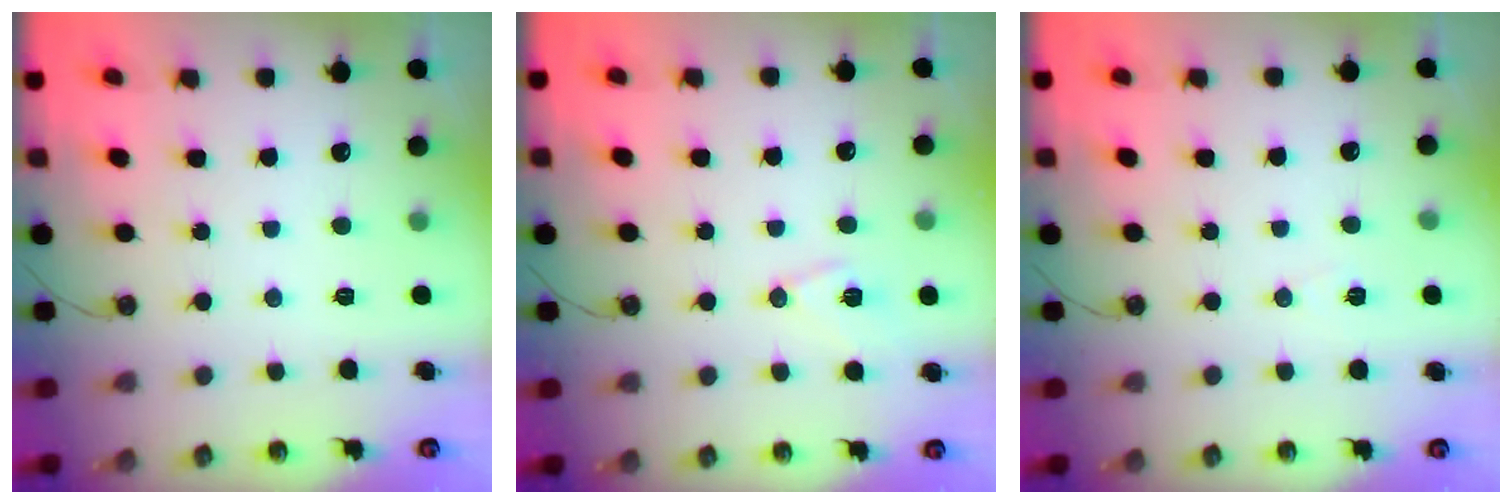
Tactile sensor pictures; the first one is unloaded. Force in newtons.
{"total": 8.8, "press": 8.1, "slide": 3.6}
{"total": 5.7, "press": 3.6, "slide": 4.4}